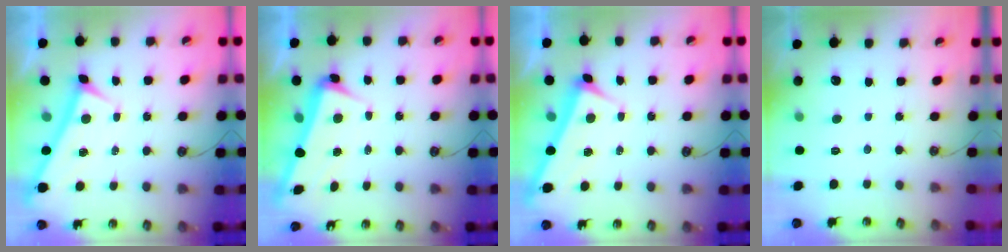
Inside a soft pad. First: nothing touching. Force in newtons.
{"total": 2.9, "press": 2.8, "slide": 1.0}
{"total": 3.9, "press": 3.9, "slide": 0.2}
{"total": 0.0}